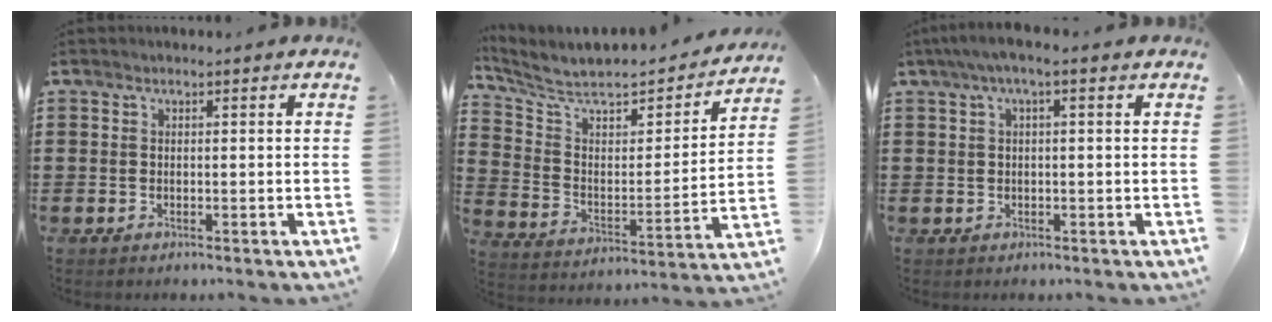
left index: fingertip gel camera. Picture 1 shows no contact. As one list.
[{"total": 6.6, "force": [5.7, 2.1, 2.5], "torque": [-0.083, -0.044, 0.093]}, {"total": 2.2, "force": [-0.2, 0.2, 2.2], "torque": [-0.038, 0.001, -0.005]}]